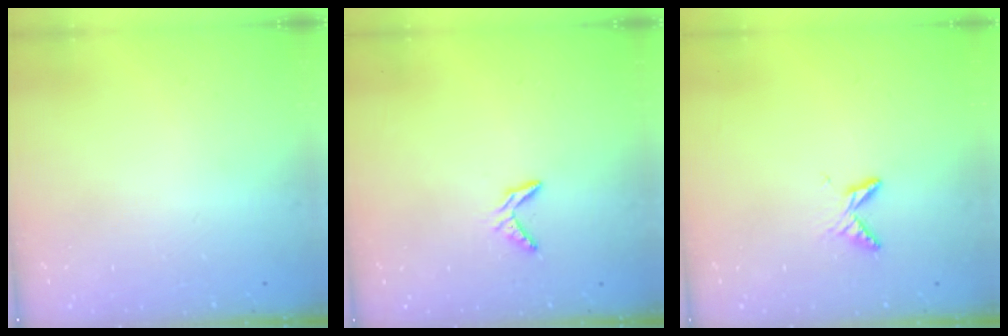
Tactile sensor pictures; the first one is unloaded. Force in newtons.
{"total": 4.0, "press": 4.0, "slide": 0.3}
{"total": 5.8, "press": 5.8, "slide": 0.8}